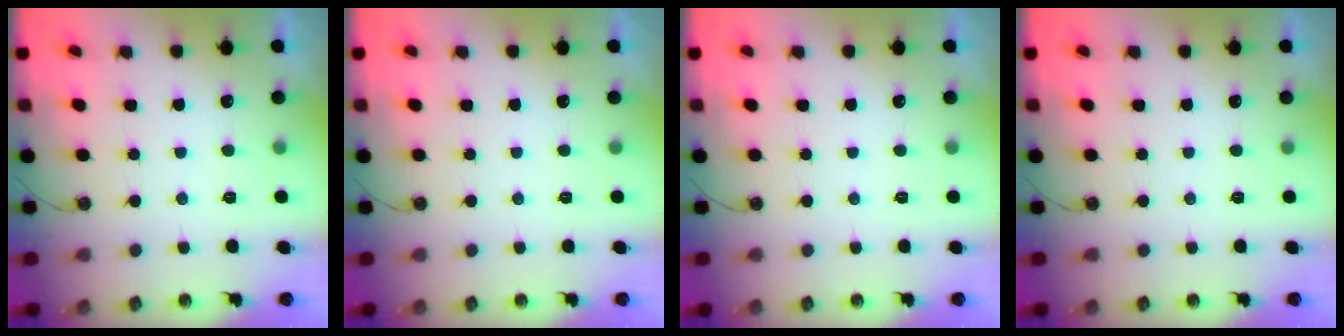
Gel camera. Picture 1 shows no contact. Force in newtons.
{"total": 0.0}
{"total": 0.0}
{"total": 0.0}